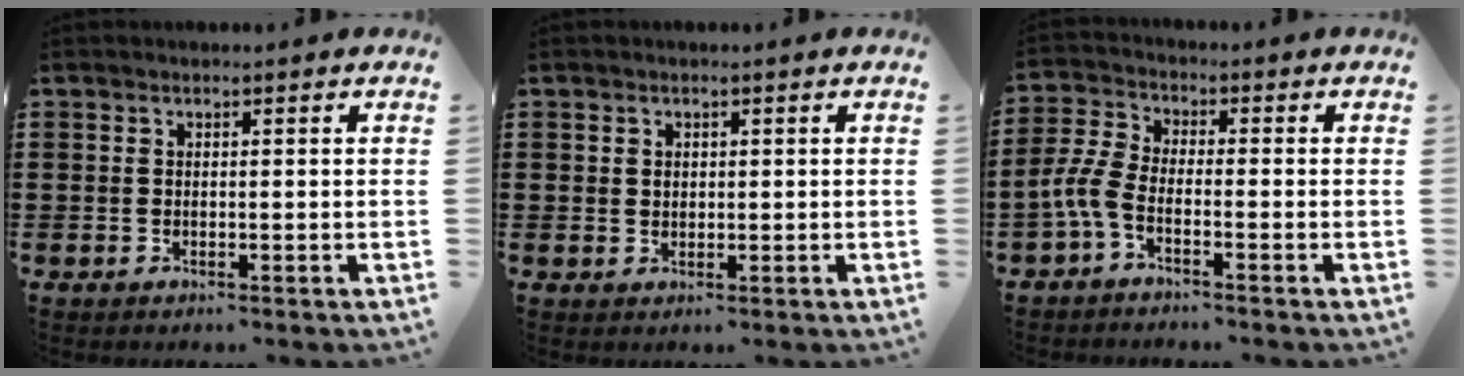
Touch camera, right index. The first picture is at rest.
{"total": 1.1, "force": [0.5, 0.9, 0.3], "torque": [-0.009, 0.004, 0.010]}
{"total": 4.6, "force": [-2.7, 1.5, 3.5], "torque": [-0.106, -0.012, -0.061]}